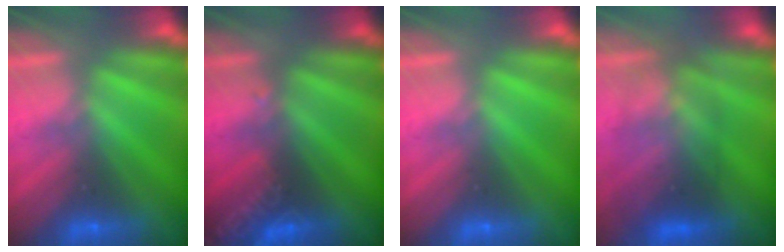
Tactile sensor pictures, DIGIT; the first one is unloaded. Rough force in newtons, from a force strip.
{"total": 2.8}
{"total": 0.0}
{"total": 2.8}